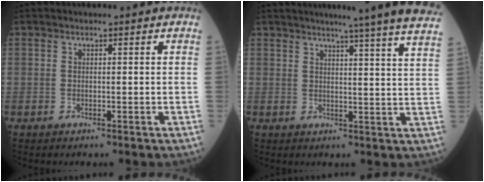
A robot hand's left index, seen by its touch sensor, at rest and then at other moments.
{"total": 17.9, "force": [15.7, -2.1, 8.3], "torque": [-0.120, -0.058, 0.173]}